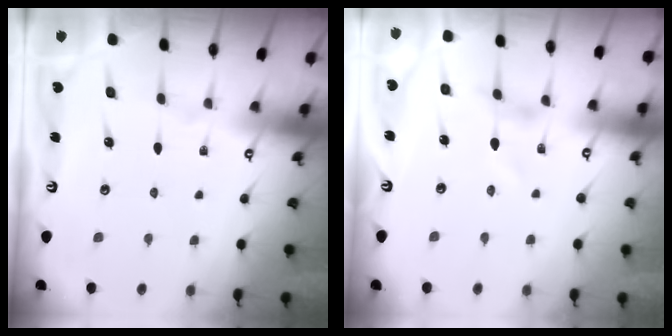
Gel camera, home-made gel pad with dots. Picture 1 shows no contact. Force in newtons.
{"total": 0.8, "press": 0.7, "slide": 0.2}